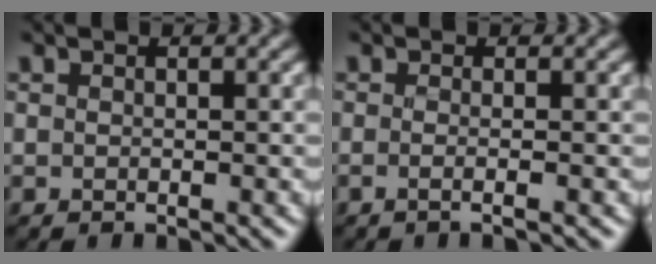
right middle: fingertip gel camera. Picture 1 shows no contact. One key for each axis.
{"total": 1.5, "fx": -0.3, "fy": 0.6, "fz": 1.3, "tx": -0.007, "ty": -0.006, "tz": -0.017}